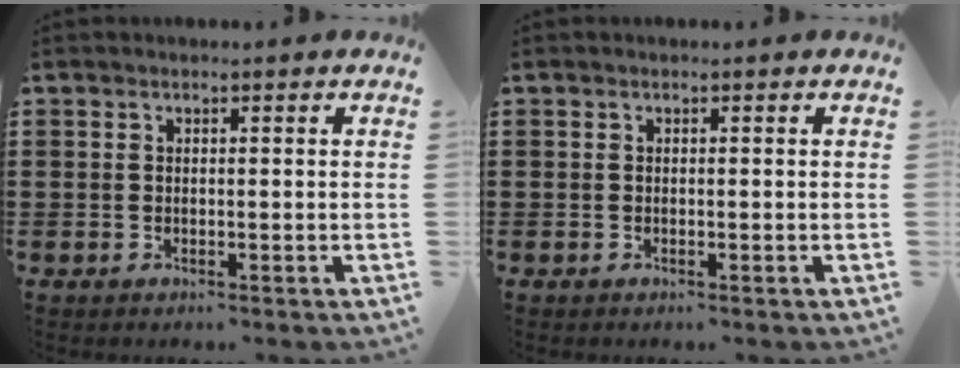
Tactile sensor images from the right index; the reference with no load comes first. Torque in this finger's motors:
{"motor_torque": [0.09, 0.03, 0.01, 0.00]}